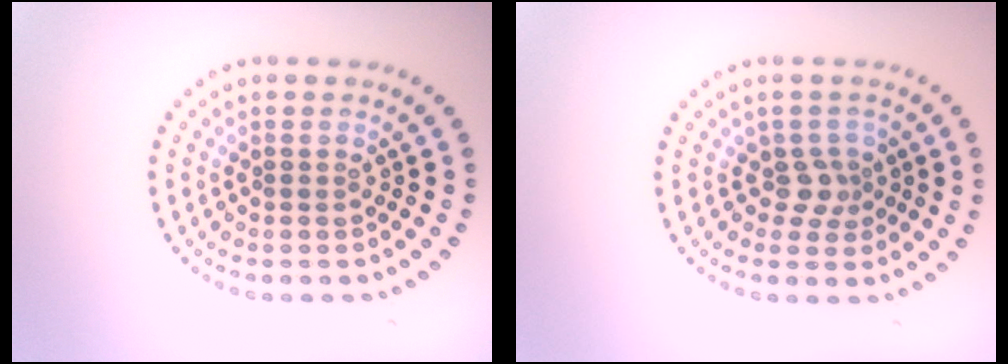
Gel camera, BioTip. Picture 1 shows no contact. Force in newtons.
{"total": 2.0, "press": 1.5, "slide": 1.4}